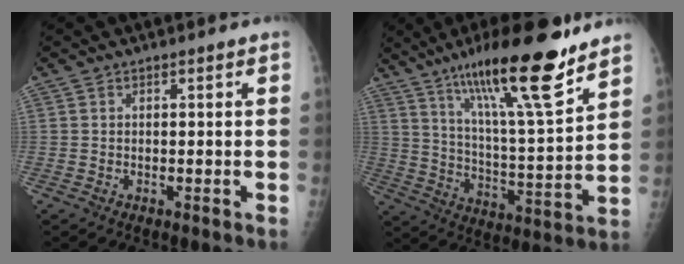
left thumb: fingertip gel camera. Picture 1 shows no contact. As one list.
[{"total": 21.2, "force": [14.5, 3.1, 15.2], "torque": [-0.233, -0.069, 0.242]}]